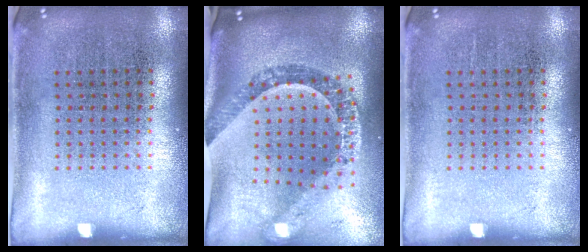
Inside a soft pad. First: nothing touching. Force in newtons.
{"total": 2.0, "press": 1.8, "slide": 0.9}
{"total": 0.0}